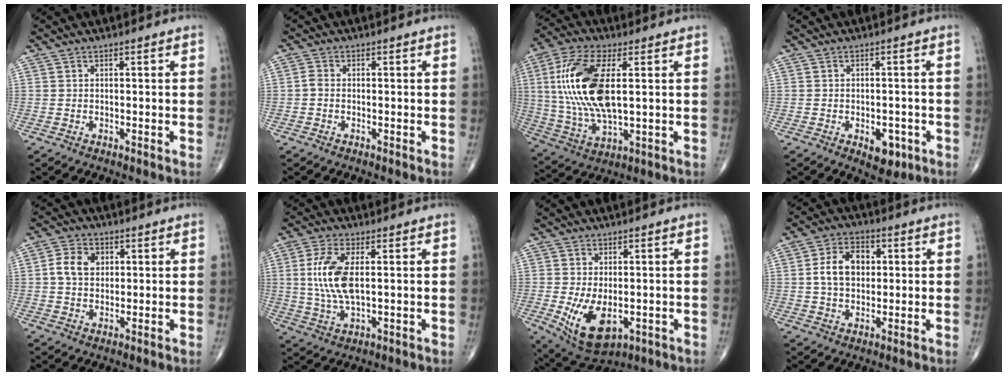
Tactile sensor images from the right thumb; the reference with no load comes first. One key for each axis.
{"total": 1.2, "fx": -0.3, "fy": 0.8, "fz": 0.8, "tx": -0.013, "ty": 0.001, "tz": -0.009}
{"total": 18.1, "fx": 2.7, "fy": 7.7, "fz": 16.2, "tx": -0.343, "ty": -0.006, "tz": 0.054}
{"total": 5.0, "fx": -2.0, "fy": 2.9, "fz": 3.5, "tx": -0.028, "ty": 0.006, "tz": -0.019}
{"total": 5.9, "fx": 1.1, "fy": 4.5, "fz": 3.6, "tx": -0.055, "ty": 0.004, "tz": 0.017}
{"total": 9.7, "fx": 1.2, "fy": 4.1, "fz": 8.7, "tx": -0.194, "ty": -0.005, "tz": 0.027}
{"total": 10.0, "fx": -2.0, "fy": 5.6, "fz": 8.0, "tx": -0.135, "ty": -0.016, "tz": -0.018}
{"total": 8.9, "fx": 1.2, "fy": 6.2, "fz": 6.3, "tx": -0.092, "ty": 0.010, "tz": 0.018}